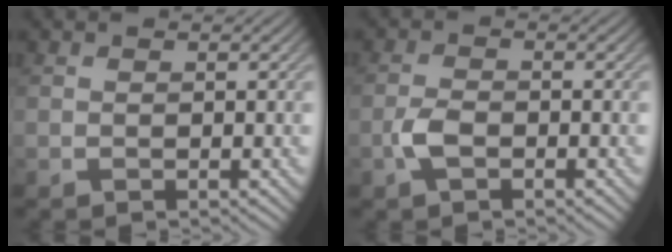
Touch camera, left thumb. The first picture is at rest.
{"total": 2.8, "force": [-1.3, 1.3, 2.1], "torque": [-0.048, 0.000, -0.032]}